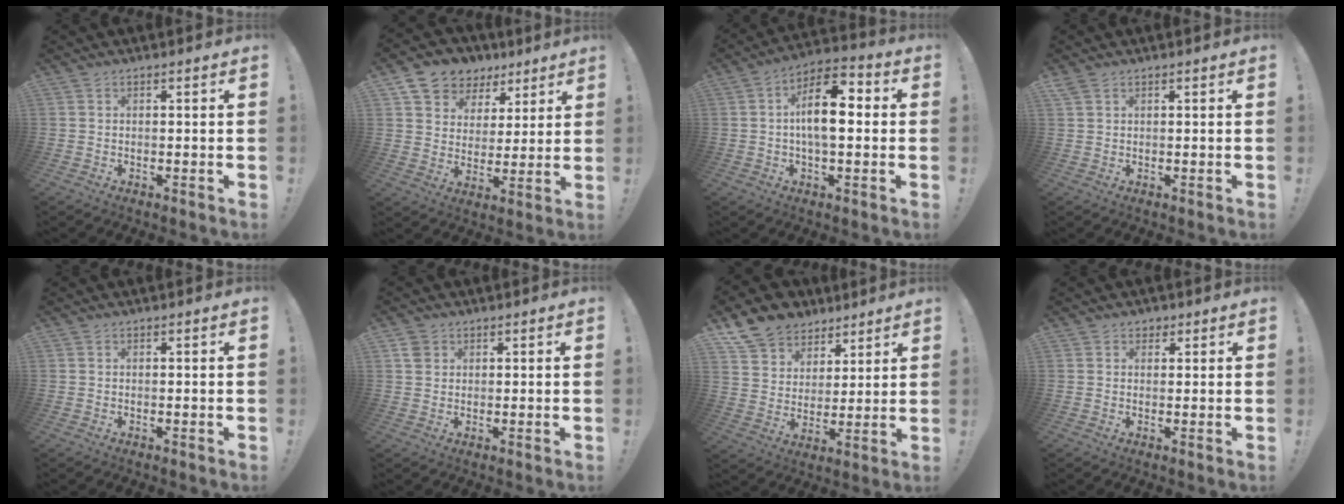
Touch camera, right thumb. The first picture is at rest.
{"total": 10.0, "force": [6.4, 7.4, 2.0], "torque": [-0.033, -0.049, 0.127]}
{"total": 13.5, "force": [0.7, 6.5, 11.8], "torque": [-0.191, 0.007, 0.007]}
{"total": 1.6, "force": [1.0, 0.9, 0.9], "torque": [-0.022, 0.003, 0.022]}
{"total": 0.0}
{"total": 3.0, "force": [1.6, 2.4, 0.9], "torque": [-0.005, -0.005, 0.028]}
{"total": 12.0, "force": [8.2, 8.4, 2.7], "torque": [-0.048, -0.055, 0.164]}
{"total": 2.4, "force": [1.3, 1.9, 0.7], "torque": [-0.005, -0.003, 0.023]}